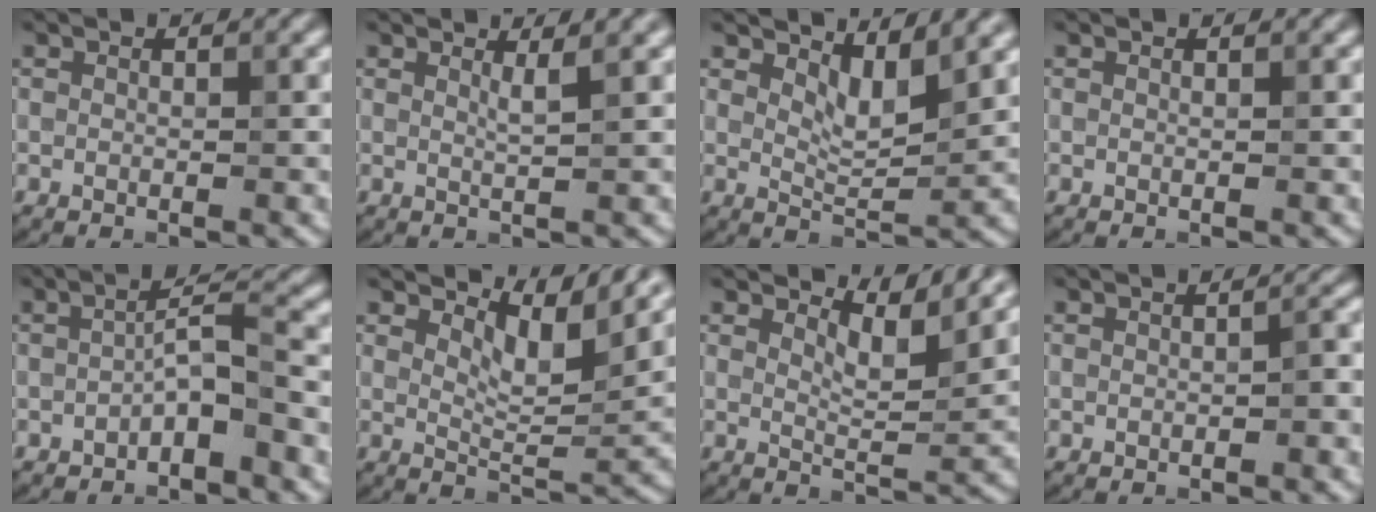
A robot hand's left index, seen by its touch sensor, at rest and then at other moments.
{"total": 1.3, "force": [0.7, 0.2, 1.1], "torque": [-0.011, 0.000, 0.008]}
{"total": 3.2, "force": [2.1, 1.0, 2.2], "torque": [-0.046, -0.008, 0.036]}
{"total": 0.0}
{"total": 3.0, "force": [-1.5, 0.6, 2.5], "torque": [-0.047, 0.015, -0.030]}
{"total": 5.6, "force": [3.9, 1.6, 3.7], "torque": [-0.065, -0.004, 0.061]}
{"total": 4.3, "force": [3.4, 0.8, 2.5], "torque": [-0.048, -0.003, 0.051]}
{"total": 1.3, "force": [-0.3, 0.4, 1.2], "torque": [-0.020, 0.004, -0.003]}